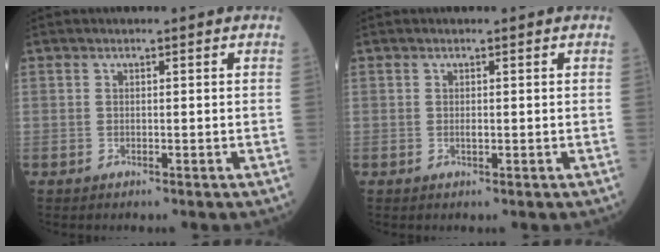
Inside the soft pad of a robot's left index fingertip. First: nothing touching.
{"total": 0.5, "force": [0.1, 0.2, 0.5], "torque": [-0.012, -0.001, 0.001]}